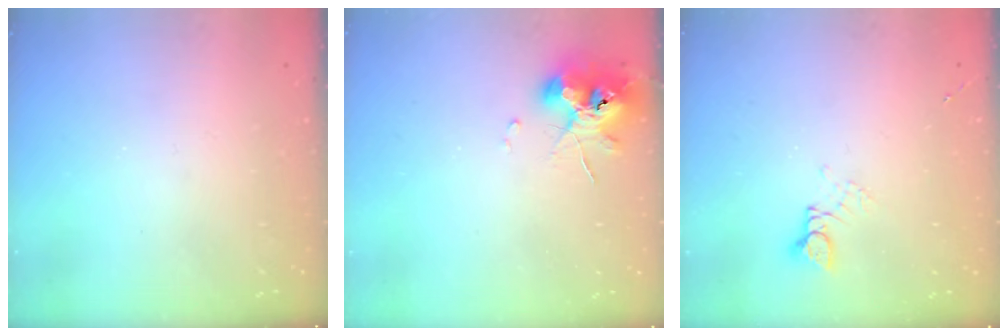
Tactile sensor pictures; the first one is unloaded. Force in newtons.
{"total": 9.7, "press": 9.6, "slide": 1.4}
{"total": 2.6, "press": 2.6, "slide": 0.1}